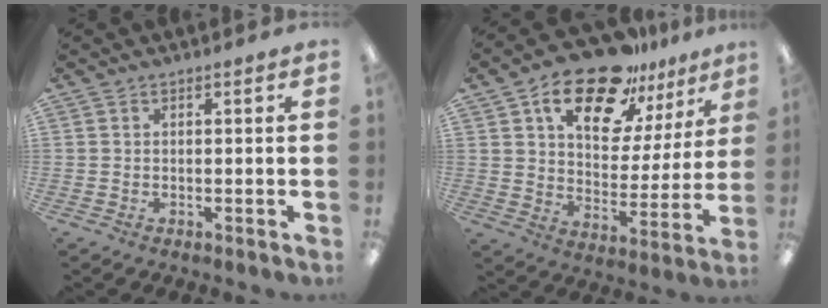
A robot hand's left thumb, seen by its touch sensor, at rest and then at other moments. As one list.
[{"total": 19.9, "force": [14.3, 9.0, 10.5], "torque": [-0.165, -0.087, 0.243]}]